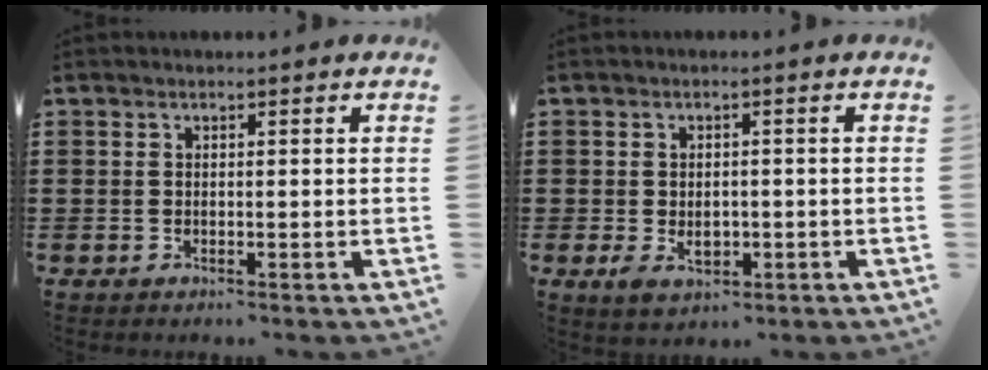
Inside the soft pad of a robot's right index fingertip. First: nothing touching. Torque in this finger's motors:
{"motor_torque": [1.09, 1.05, 0.25, 0.07]}